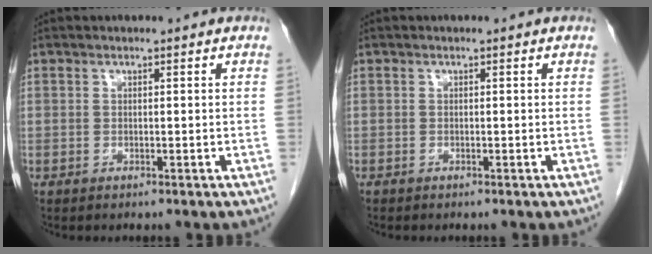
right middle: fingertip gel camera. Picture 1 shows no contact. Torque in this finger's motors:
{"motor_torque": [0.59, -0.19, 0.15, 0.01]}